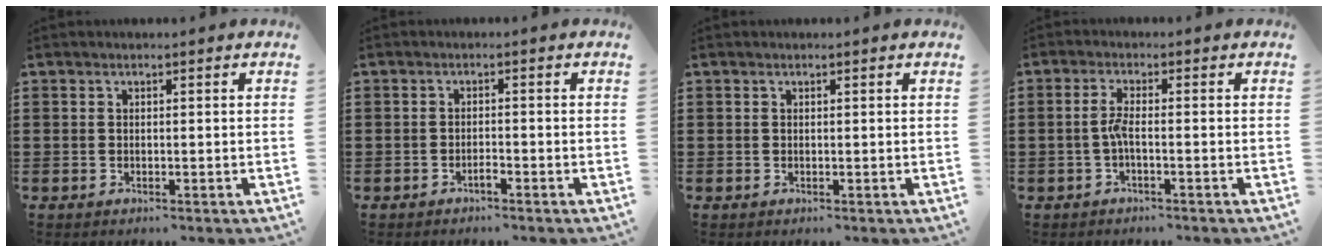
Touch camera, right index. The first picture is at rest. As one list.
[{"total": 1.3, "force": [-1.0, 0.1, 0.7], "torque": [-0.016, -0.003, -0.019]}, {"total": 0.0}, {"total": 2.7, "force": [-0.9, 0.3, 2.5], "torque": [-0.063, -0.005, -0.022]}]